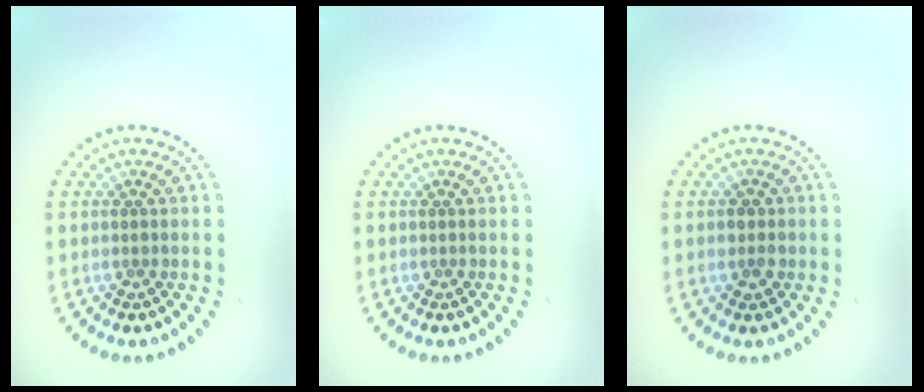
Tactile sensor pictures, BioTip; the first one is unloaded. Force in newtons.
{"total": 0.0}
{"total": 1.5, "press": 1.5, "slide": 0.4}